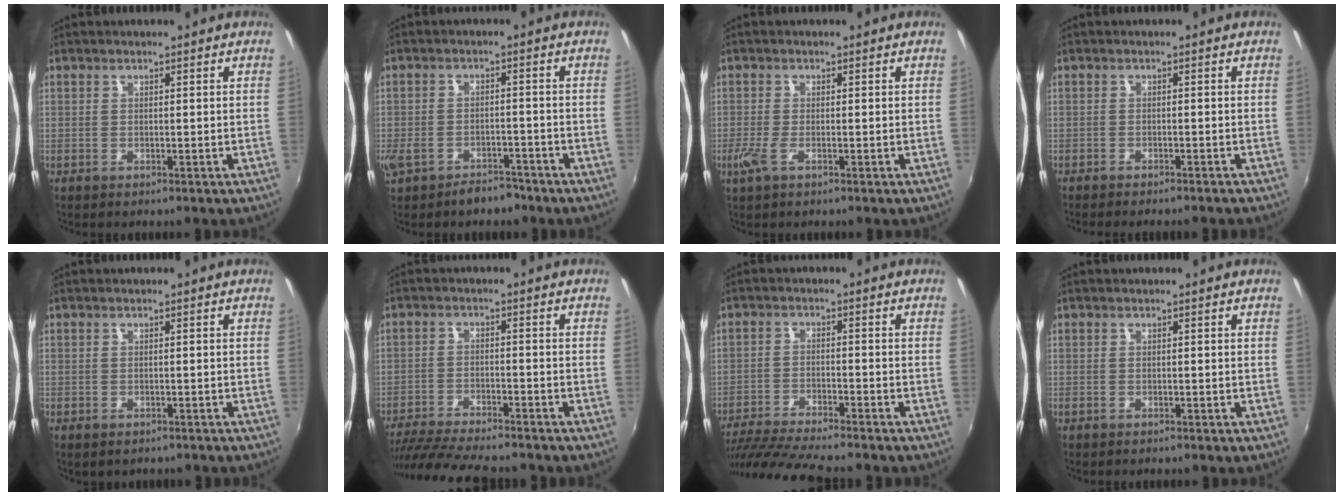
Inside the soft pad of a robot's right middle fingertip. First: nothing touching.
{"total": 8.2, "force": [-5.9, 4.5, 3.5], "torque": [-0.093, -0.004, -0.089]}
{"total": 3.0, "force": [-1.3, 0.9, 2.6], "torque": [-0.057, -0.009, -0.024]}
{"total": 4.8, "force": [-4.3, 0.4, 2.0], "torque": [-0.044, -0.017, -0.064]}
{"total": 1.6, "force": [-1.2, 0.9, 0.7], "torque": [-0.015, -0.009, -0.015]}
{"total": 14.6, "force": [-12.9, 2.1, 6.5], "torque": [-0.144, -0.026, -0.211]}
{"total": 13.1, "force": [-11.7, 0.8, 5.8], "torque": [-0.133, -0.023, -0.202]}
{"total": 0.0}